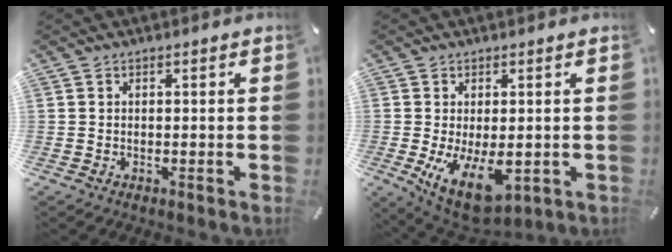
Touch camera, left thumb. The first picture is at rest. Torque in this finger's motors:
{"motor_torque": [-0.17, 0.96, 1.12, 0.21, 0.29]}